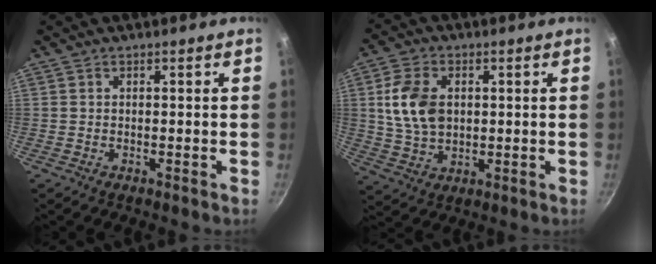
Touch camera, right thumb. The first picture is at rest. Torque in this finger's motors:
{"motor_torque": [0.10, 0.14, 0.81, 0.52, 0.10]}